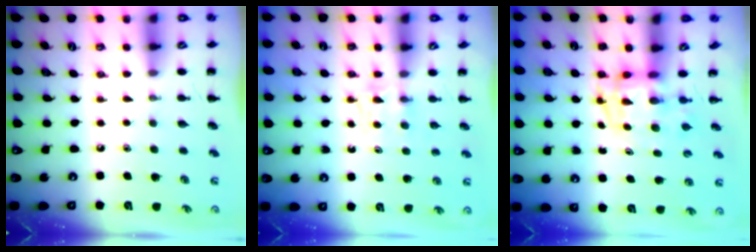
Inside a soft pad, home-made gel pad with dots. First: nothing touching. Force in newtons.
{"total": 3.7, "press": 3.5, "slide": 1.4}
{"total": 4.0, "press": 3.9, "slide": 0.7}